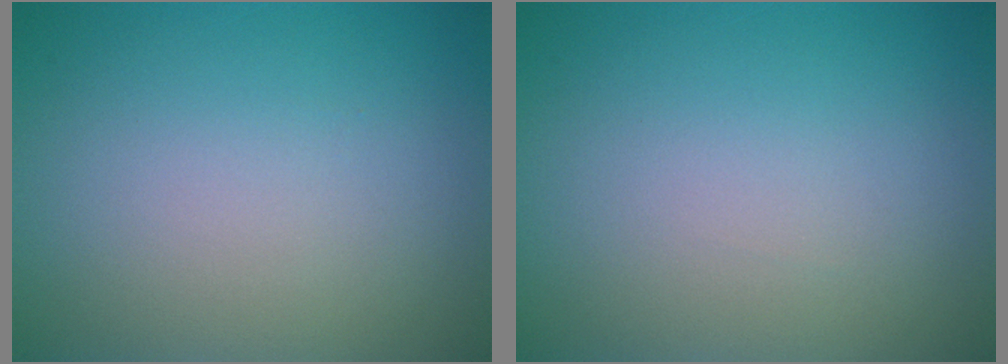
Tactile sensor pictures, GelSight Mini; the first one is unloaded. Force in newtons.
{"total": 0.0}